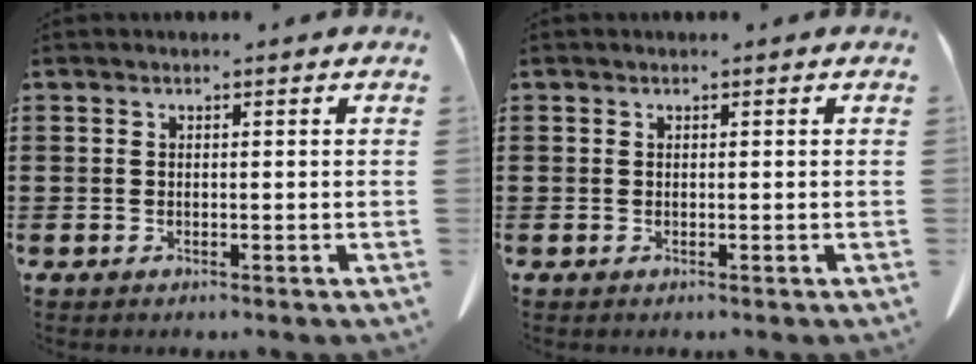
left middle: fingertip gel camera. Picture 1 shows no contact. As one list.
[{"total": 0.0}]